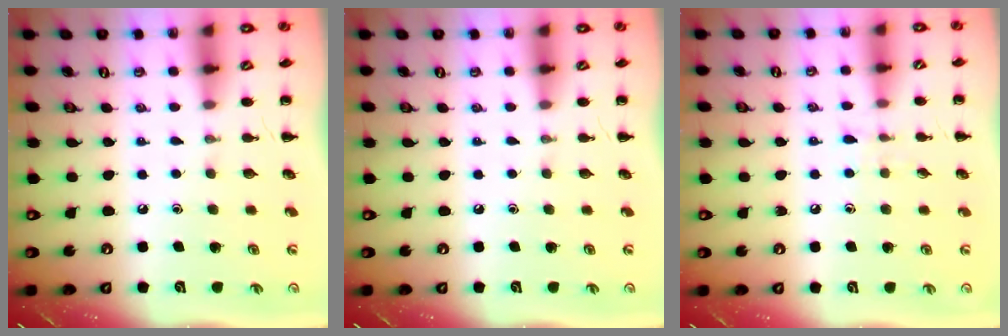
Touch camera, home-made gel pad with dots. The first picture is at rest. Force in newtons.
{"total": 0.0}
{"total": 5.4, "press": 5.0, "slide": 2.2}